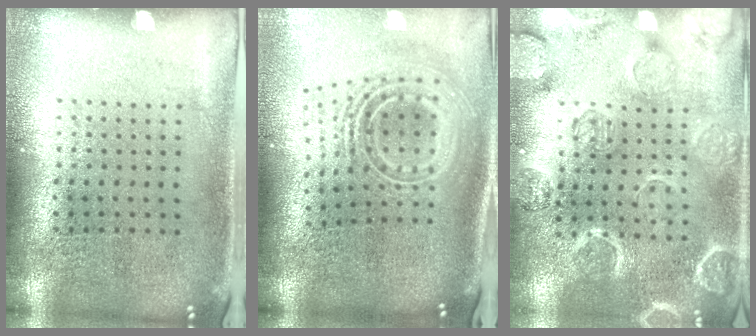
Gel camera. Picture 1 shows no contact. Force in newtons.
{"total": 2.7, "press": 1.8, "slide": 1.9}
{"total": 2.7, "press": 2.7, "slide": 0.0}